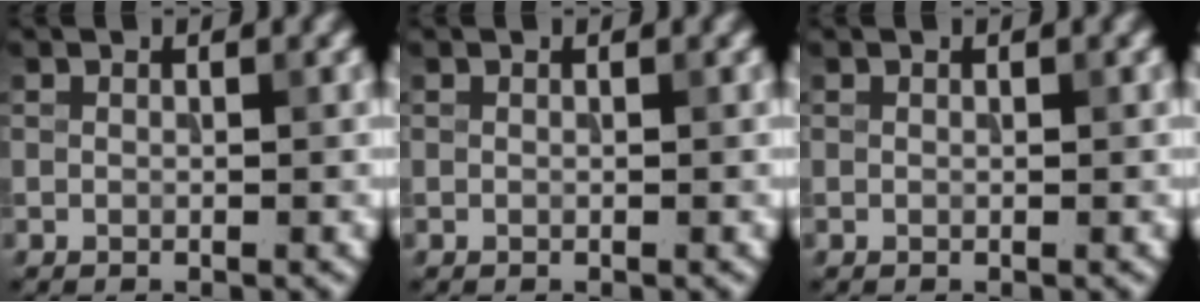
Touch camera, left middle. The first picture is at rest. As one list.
[{"total": 0.0}, {"total": 0.0}]